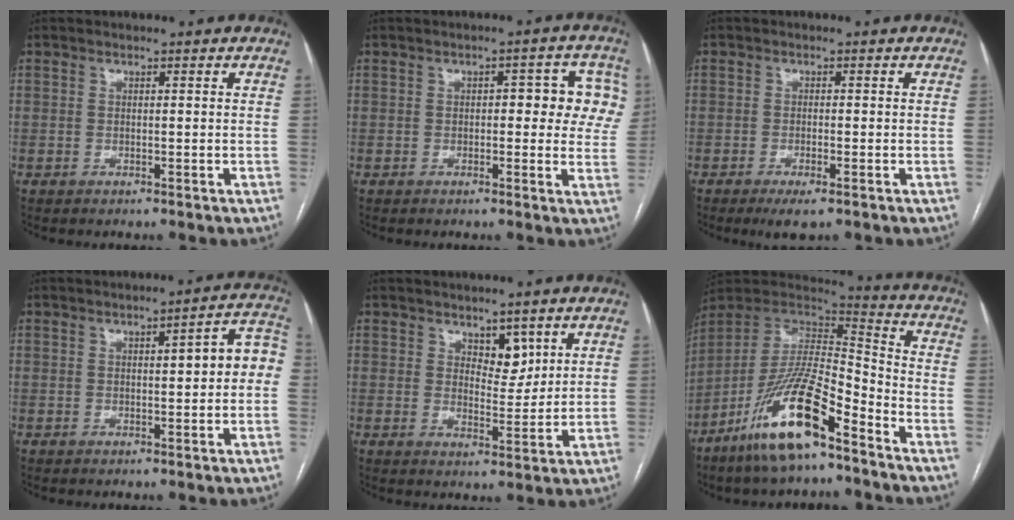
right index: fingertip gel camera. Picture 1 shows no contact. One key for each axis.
{"total": 8.4, "fx": 1.7, "fy": 4.1, "fz": 7.2, "tx": -0.065, "ty": 0.025, "tz": 0.016}
{"total": 3.4, "fx": -2.0, "fy": 0.6, "fz": 2.7, "tx": -0.044, "ty": -0.008, "tz": -0.029}
{"total": 6.0, "fx": 0.3, "fy": 1.5, "fz": 5.8, "tx": -0.067, "ty": 0.028, "tz": 0.001}
{"total": 4.3, "fx": 2.6, "fy": 2.2, "fz": 2.7, "tx": -0.034, "ty": -0.004, "tz": 0.043}
{"total": 17.6, "fx": -11.1, "fy": 3.5, "fz": 13.2, "tx": -0.268, "ty": -0.011, "tz": -0.204}